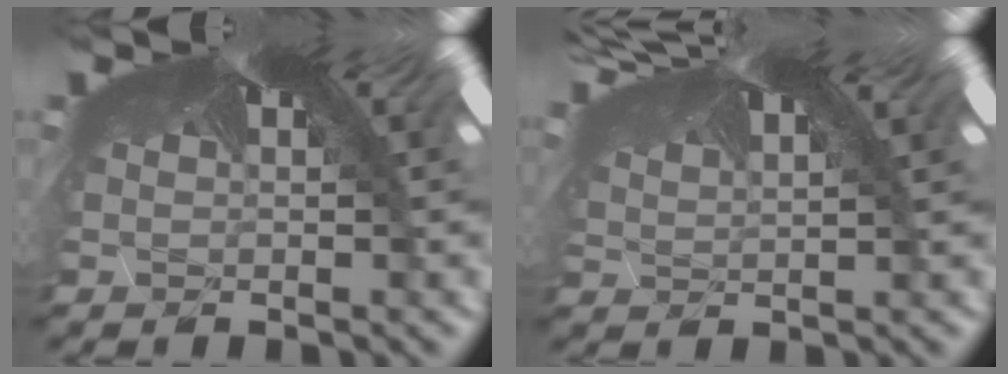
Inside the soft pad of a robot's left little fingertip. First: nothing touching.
{"total": 1.5, "force": [0.1, -0.2, 1.5], "torque": [-0.042, 0.003, 0.012]}